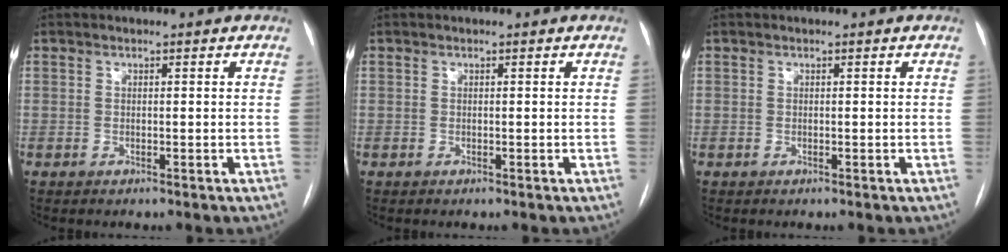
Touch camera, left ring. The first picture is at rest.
{"total": 0.0}
{"total": 0.0}